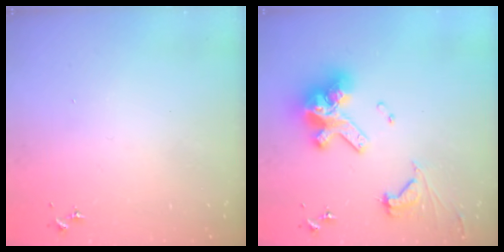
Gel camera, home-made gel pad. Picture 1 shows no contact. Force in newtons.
{"total": 18.7, "press": 18.5, "slide": 2.2}